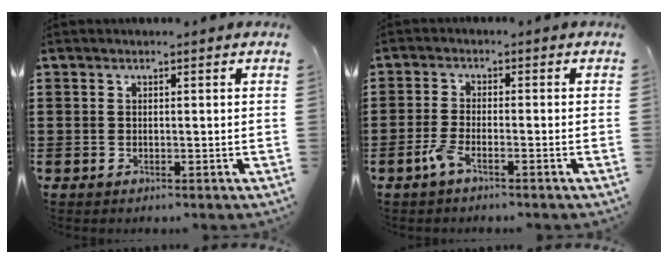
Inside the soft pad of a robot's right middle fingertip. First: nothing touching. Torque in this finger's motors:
{"motor_torque": [-0.13, -0.05, 0.06, 0.02]}